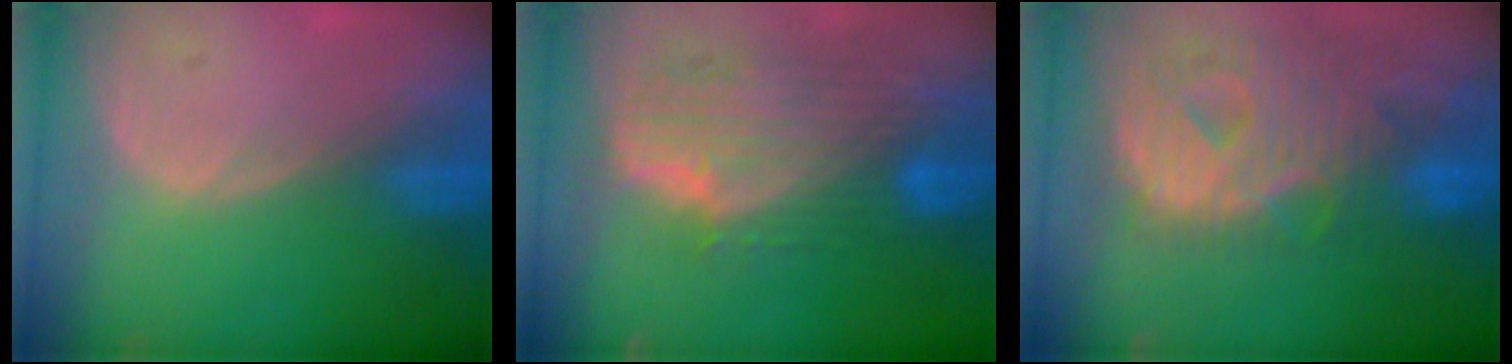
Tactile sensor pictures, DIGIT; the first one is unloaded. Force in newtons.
{"total": 10.8, "press": 9.3, "slide": 5.5}
{"total": 12.9, "press": 11.0, "slide": 6.8}